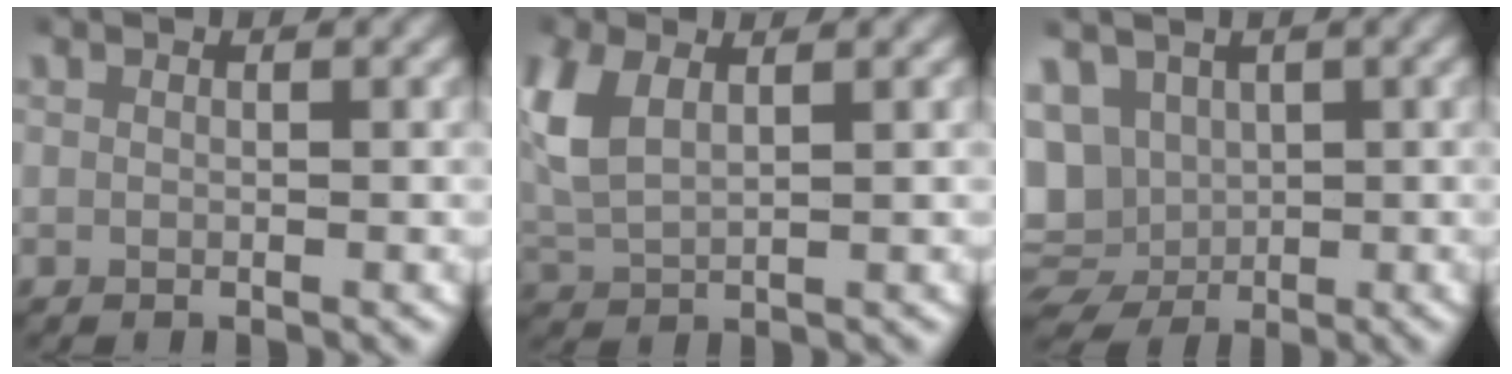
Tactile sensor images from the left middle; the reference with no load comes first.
{"total": 5.5, "force": [1.6, 3.9, 3.5], "torque": [-0.117, -0.005, 0.037]}
{"total": 10.5, "force": [-0.2, 9.9, 3.5], "torque": [-0.125, -0.042, 0.006]}